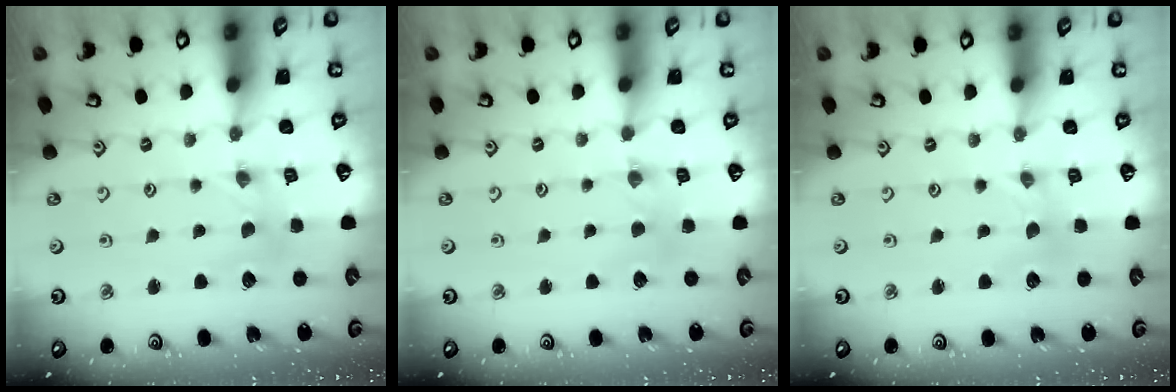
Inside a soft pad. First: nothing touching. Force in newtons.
{"total": 2.6, "press": 2.5, "slide": 0.4}
{"total": 0.0}